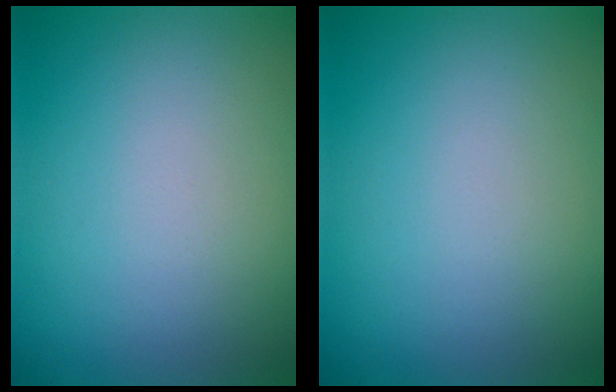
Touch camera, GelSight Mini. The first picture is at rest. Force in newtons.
{"total": 0.0}